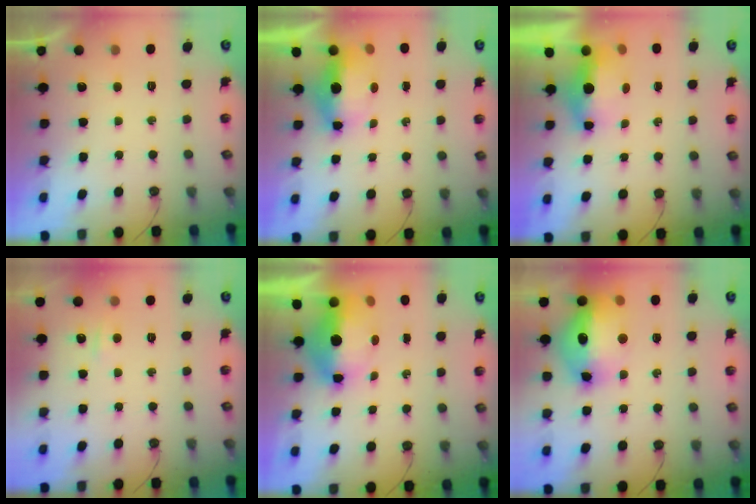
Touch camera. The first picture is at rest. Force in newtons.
{"total": 6.6, "press": 6.5, "slide": 1.2}
{"total": 5.8, "press": 5.8, "slide": 0.8}
{"total": 2.8, "press": 2.8, "slide": 0.5}
{"total": 13.4, "press": 10.3, "slide": 8.6}
{"total": 18.3, "press": 18.3, "slide": 1.7}